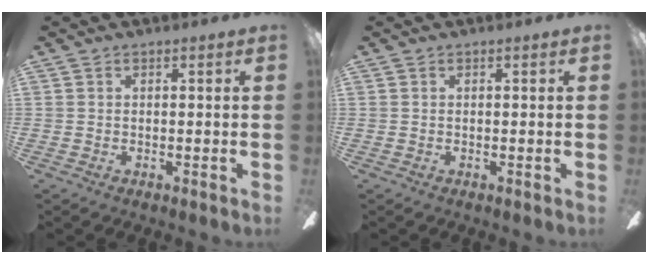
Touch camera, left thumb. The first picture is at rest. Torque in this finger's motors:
{"motor_torque": [0.00, 0.00, 0.00, 0.00, 0.00]}